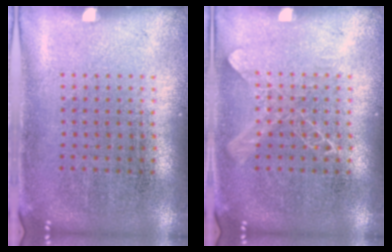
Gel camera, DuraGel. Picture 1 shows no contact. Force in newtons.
{"total": 1.3, "press": 1.2, "slide": 0.3}